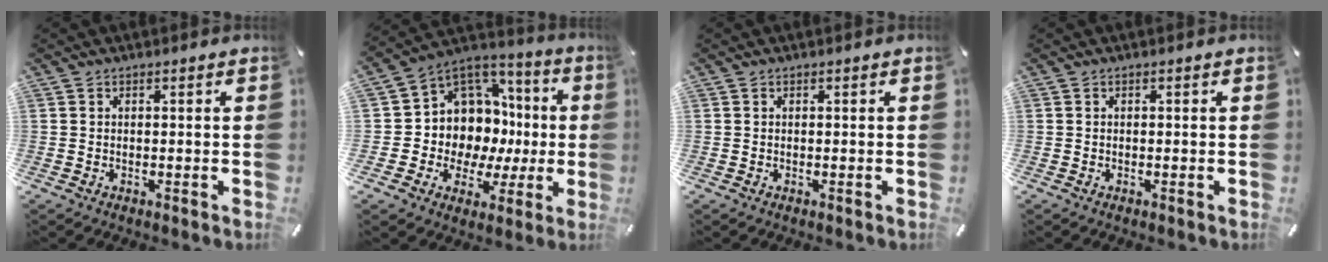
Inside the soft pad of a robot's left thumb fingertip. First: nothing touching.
{"total": 9.6, "force": [1.7, 9.4, 1.2], "torque": [-0.020, -0.060, 0.052]}
{"total": 0.0}
{"total": 0.0}